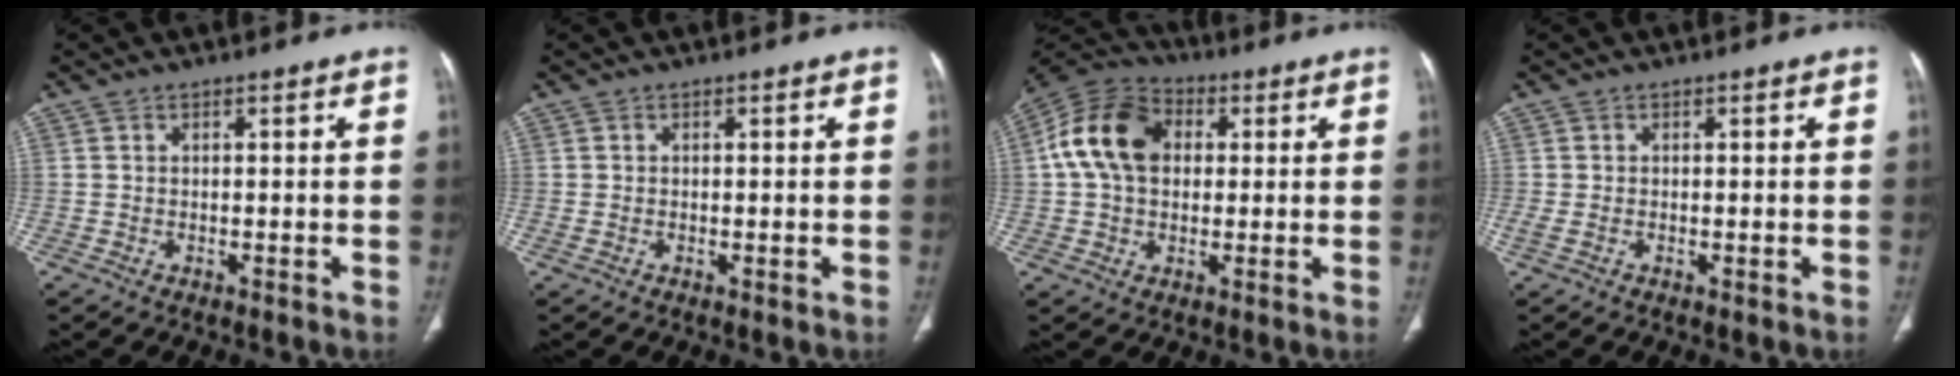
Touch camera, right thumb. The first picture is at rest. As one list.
[{"total": 0.7, "force": [-0.1, 0.4, 0.6], "torque": [-0.017, -0.002, 0.001]}, {"total": 14.3, "force": [2.3, 10.3, 9.6], "torque": [-0.168, 0.026, 0.031]}, {"total": 1.6, "force": [-0.2, 0.8, 1.3], "torque": [-0.042, -0.001, -0.005]}]